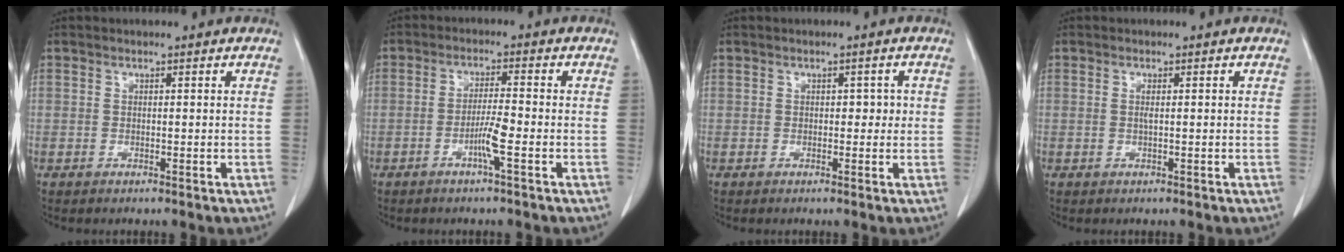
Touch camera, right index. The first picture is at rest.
{"total": 4.1, "force": [-1.6, -0.3, 3.7], "torque": [-0.072, -0.003, -0.033]}
{"total": 1.7, "force": [0.1, 1.1, 1.3], "torque": [-0.012, 0.009, 0.000]}
{"total": 1.1, "force": [0.1, 0.1, 1.0], "torque": [-0.024, 0.002, 0.003]}